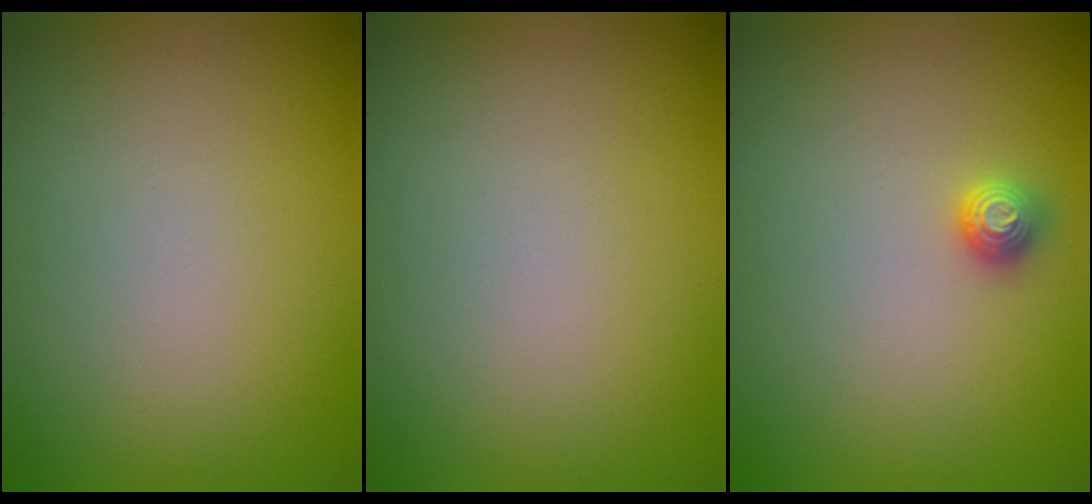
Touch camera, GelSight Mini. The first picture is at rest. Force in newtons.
{"total": 0.0}
{"total": 1.1, "press": 1.1, "slide": 0.2}